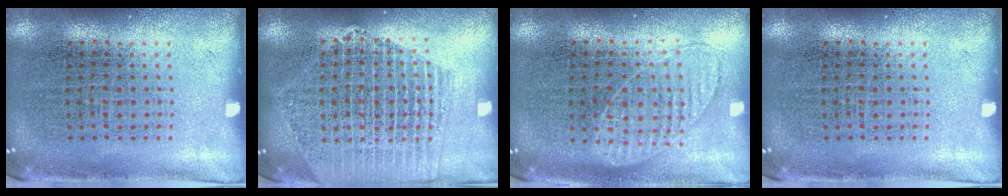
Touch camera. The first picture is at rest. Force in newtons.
{"total": 2.1, "press": 1.9, "slide": 0.9}
{"total": 0.9, "press": 0.9, "slide": 0.2}
{"total": 0.0}